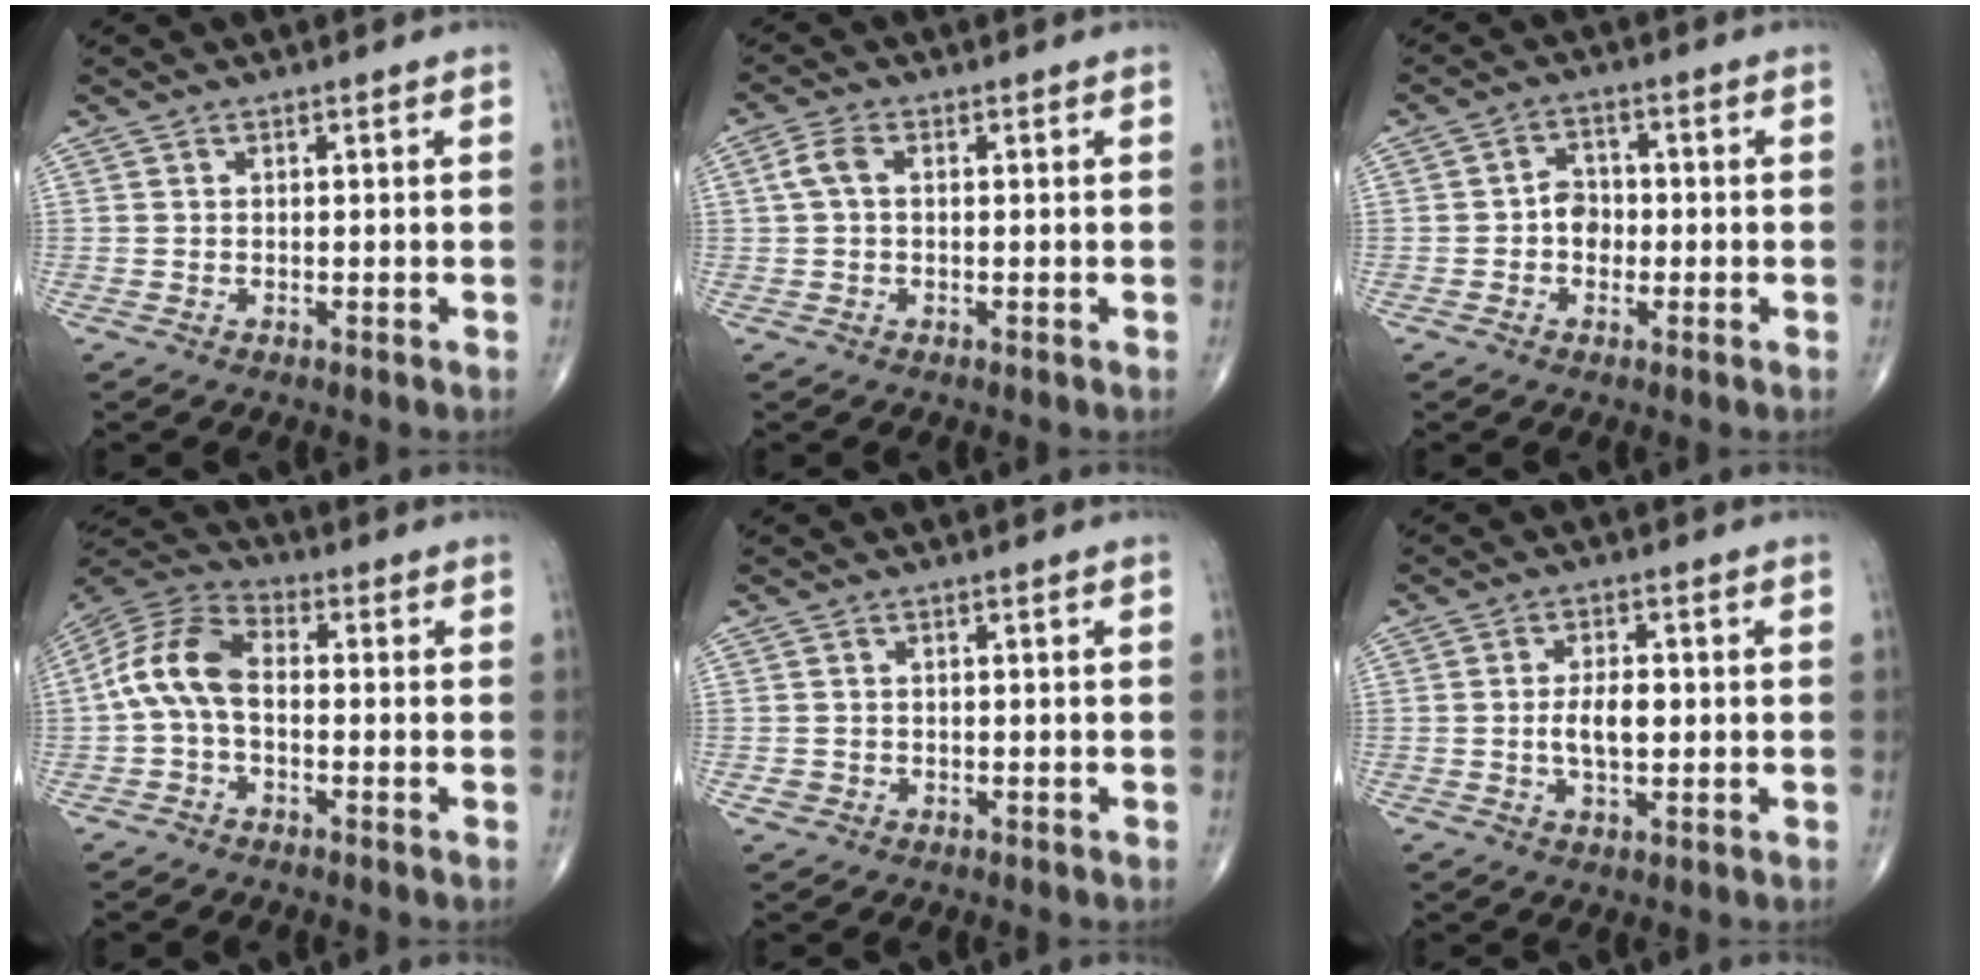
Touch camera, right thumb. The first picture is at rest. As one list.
[{"total": 3.4, "force": [0.4, 2.0, 2.7], "torque": [-0.062, 0.009, 0.005]}, {"total": 4.0, "force": [-0.7, 3.3, 2.2], "torque": [-0.015, 0.014, -0.019]}, {"total": 10.2, "force": [-0.7, 5.9, 8.2], "torque": [-0.166, 0.031, -0.027]}, {"total": 1.4, "force": [-0.4, 1.2, 0.3], "torque": [-0.004, 0.005, -0.006]}, {"total": 5.4, "force": [-0.3, 2.6, 4.7], "torque": [-0.086, 0.003, -0.006]}]